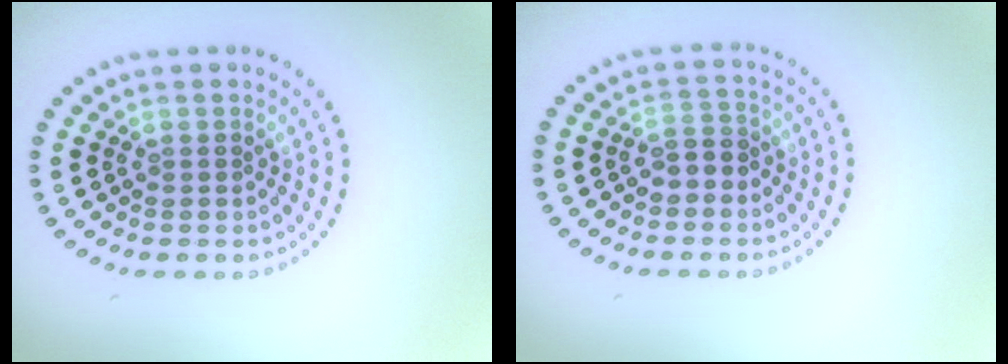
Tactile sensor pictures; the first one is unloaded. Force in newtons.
{"total": 2.0, "press": 1.9, "slide": 0.7}